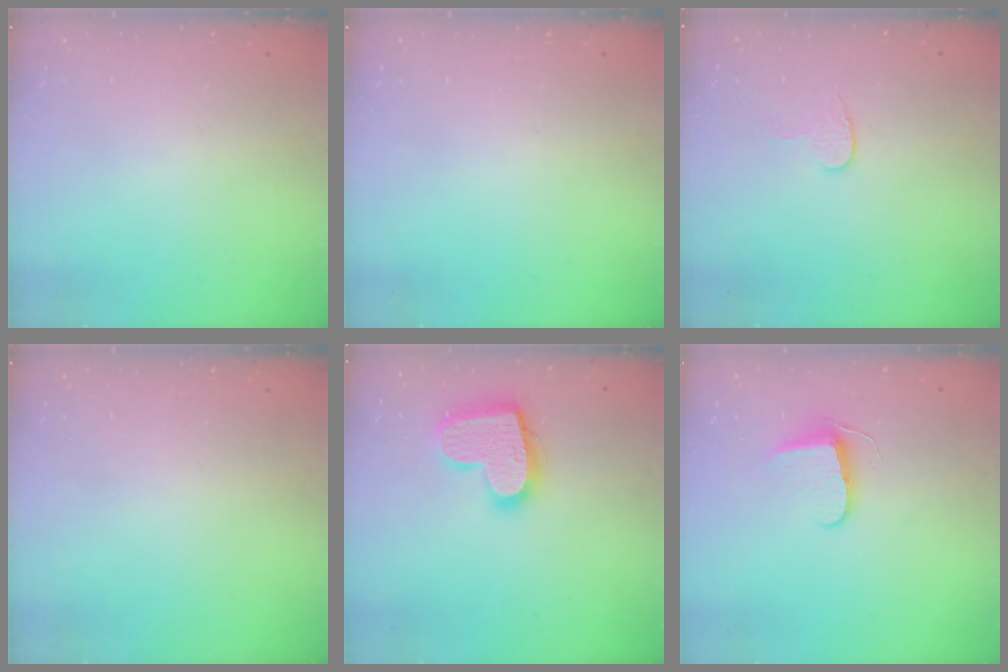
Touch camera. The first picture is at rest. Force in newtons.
{"total": 0.0}
{"total": 3.7, "press": 3.7, "slide": 0.3}
{"total": 0.0}
{"total": 17.3, "press": 17.3, "slide": 1.1}
{"total": 7.2, "press": 7.2, "slide": 0.7}